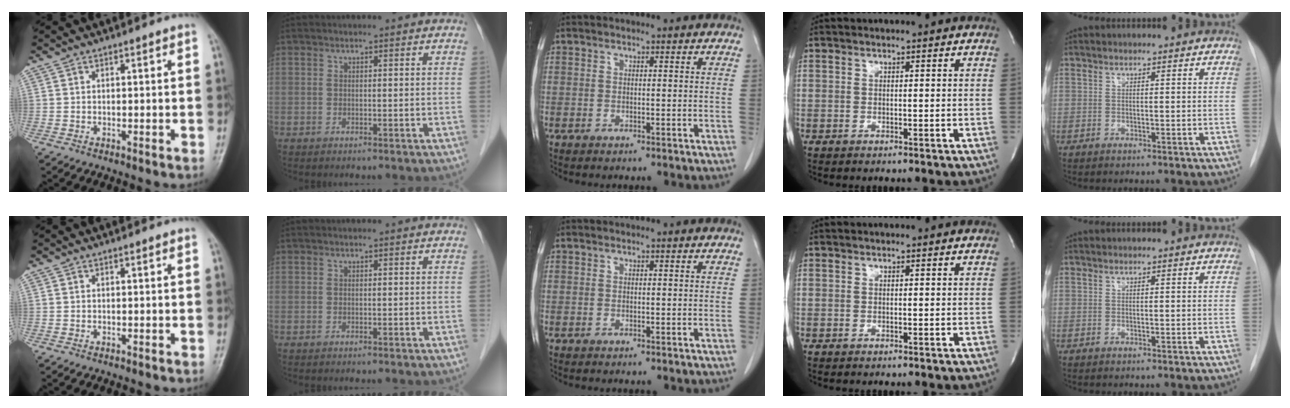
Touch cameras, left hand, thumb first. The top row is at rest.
{}